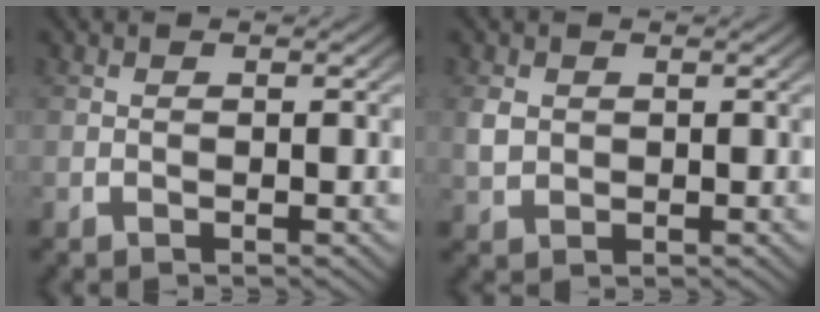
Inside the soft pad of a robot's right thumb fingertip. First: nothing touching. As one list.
[{"total": 1.8, "force": [0.4, 1.5, 0.8], "torque": [-0.020, -0.002, 0.016]}]